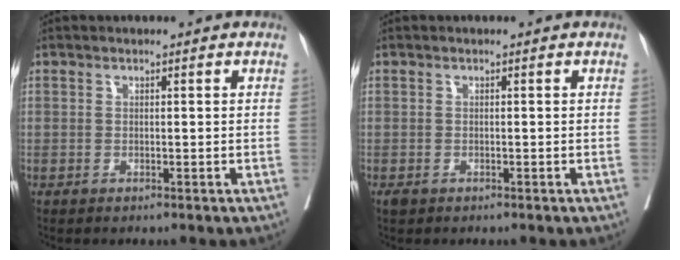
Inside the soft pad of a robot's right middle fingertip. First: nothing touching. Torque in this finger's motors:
{"motor_torque": [0.53, -0.65, 0.10, 0.06]}